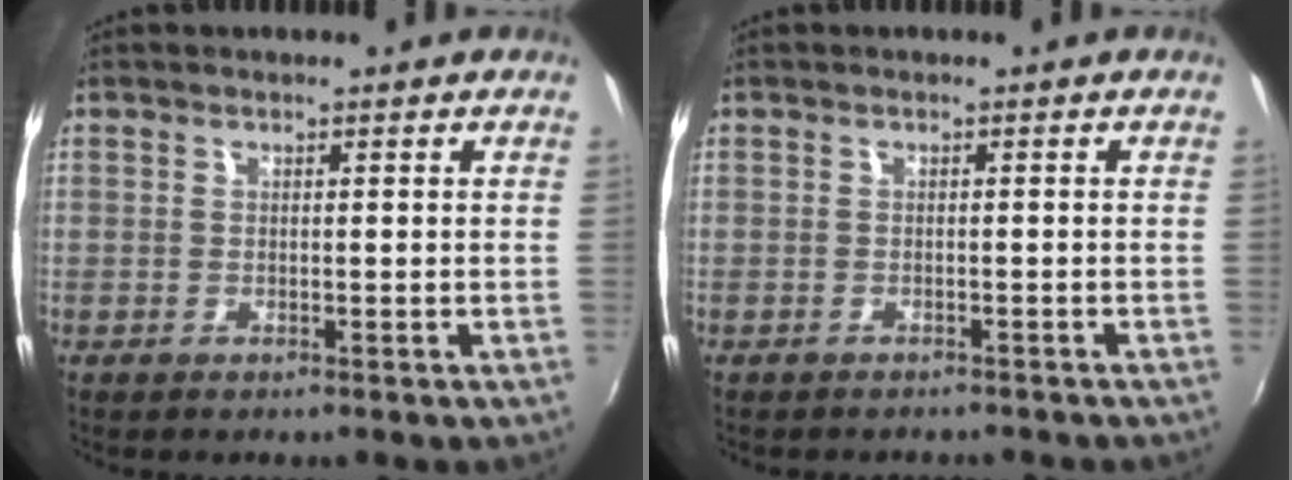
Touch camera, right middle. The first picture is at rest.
{"total": 2.7, "force": [-2.5, 0.8, 0.8], "torque": [-0.020, -0.011, -0.034]}